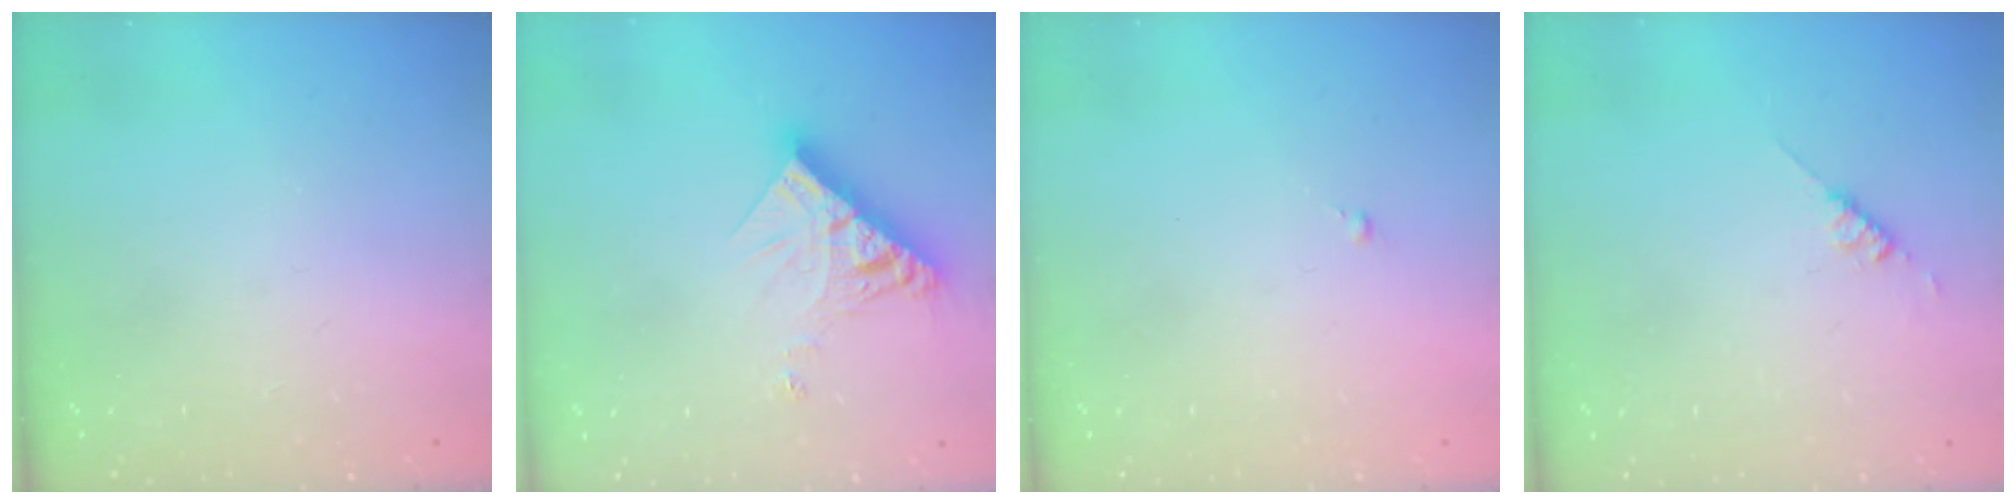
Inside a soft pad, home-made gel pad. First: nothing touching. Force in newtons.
{"total": 11.4, "press": 11.3, "slide": 1.2}
{"total": 0.0}
{"total": 2.6, "press": 2.6, "slide": 0.3}